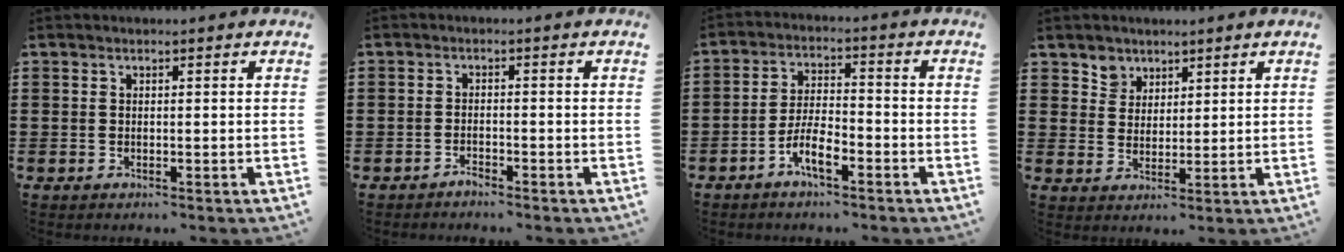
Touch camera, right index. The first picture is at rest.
{"total": 1.4, "force": [-1.3, 0.2, 0.3], "torque": [-0.010, 0.000, -0.026]}
{"total": 5.8, "force": [-3.5, 1.8, 4.3], "torque": [-0.097, 0.002, -0.071]}
{"total": 3.9, "force": [2.6, 2.9, 0.0], "torque": [-0.017, 0.012, 0.049]}